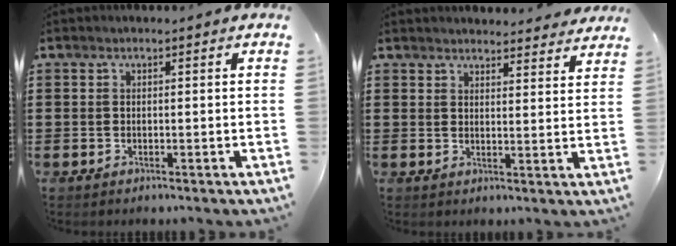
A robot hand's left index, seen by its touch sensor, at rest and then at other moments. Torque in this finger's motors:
{"motor_torque": [2.14, 0.00, 0.32, 0.03]}